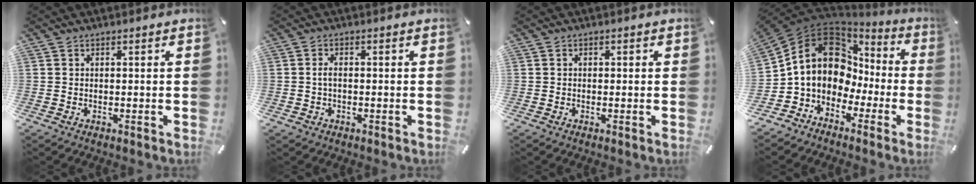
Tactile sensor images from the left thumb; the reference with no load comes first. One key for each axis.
{"total": 2.1, "fx": -0.3, "fy": 1.3, "fz": 1.7, "tx": -0.041, "ty": 0.000, "tz": -0.009}
{"total": 0.6, "fx": -0.2, "fy": 0.5, "fz": 0.3, "tx": -0.005, "ty": 0.004, "tz": -0.005}
{"total": 14.1, "fx": 2.0, "fy": 11.7, "fz": 7.5, "tx": -0.152, "ty": -0.014, "tz": 0.035}